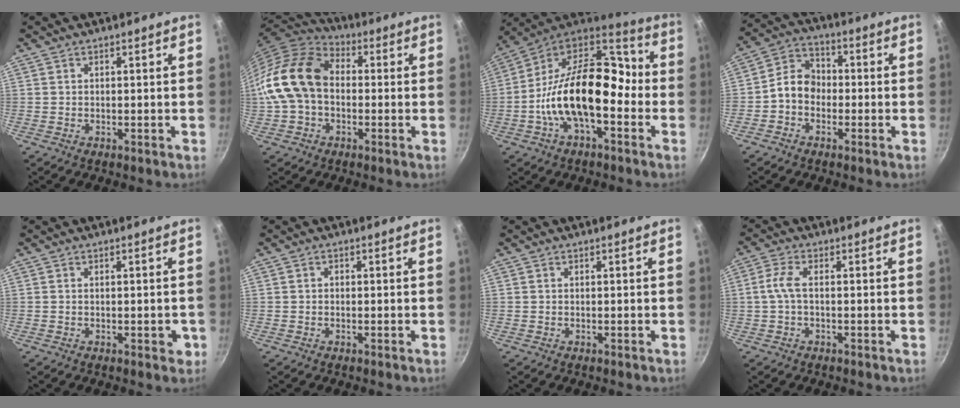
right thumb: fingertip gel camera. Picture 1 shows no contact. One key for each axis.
{"total": 16.5, "fx": -0.4, "fy": 11.9, "fz": 11.5, "tx": -0.202, "ty": 0.040, "tz": -0.021}
{"total": 22.3, "fx": -4.4, "fy": 12.1, "fz": 18.1, "tx": -0.293, "ty": 0.057, "tz": -0.094}
{"total": 7.1, "fx": -1.6, "fy": 5.7, "fz": 3.9, "tx": -0.043, "ty": 0.029, "tz": -0.047}
{"total": 2.5, "fx": -0.9, "fy": 1.1, "fz": 2.1, "tx": -0.015, "ty": 0.004, "tz": -0.013}
{"total": 0.5, "fx": -0.1, "fy": 0.5, "fz": 0.2, "tx": -0.003, "ty": 0.003, "tz": -0.003}
{"total": 0.0}
{"total": 3.7, "fx": -0.4, "fy": 1.4, "fz": 3.4, "tx": -0.089, "ty": 0.012, "tz": -0.012}